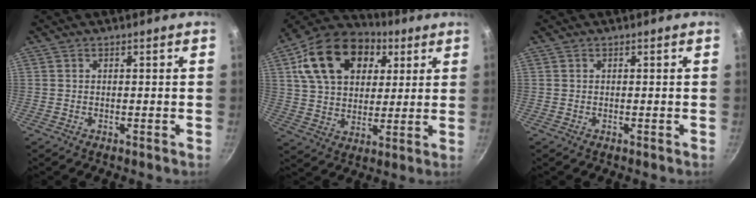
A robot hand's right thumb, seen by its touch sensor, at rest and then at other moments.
{"total": 21.1, "force": [7.7, 14.6, 13.2], "torque": [-0.210, 0.003, 0.123]}
{"total": 0.0}